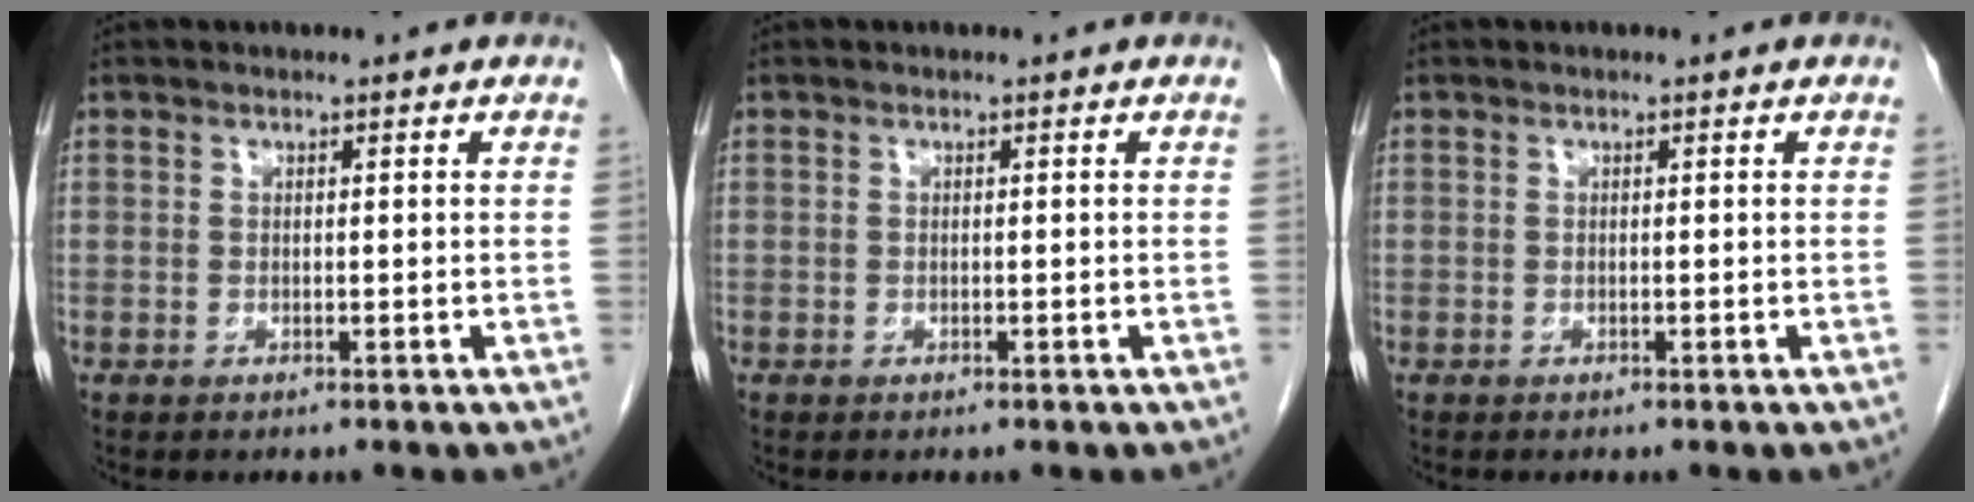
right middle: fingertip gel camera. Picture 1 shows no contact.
{"total": 0.0}
{"total": 0.0}